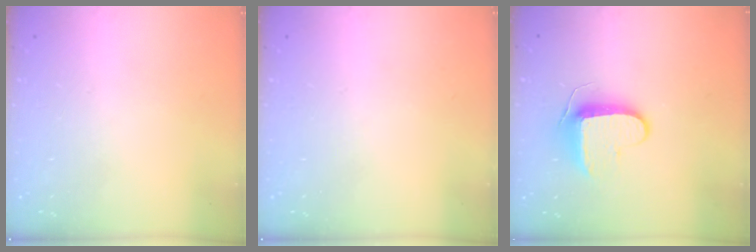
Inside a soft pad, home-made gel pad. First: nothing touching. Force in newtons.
{"total": 0.0}
{"total": 8.9, "press": 8.9, "slide": 0.2}